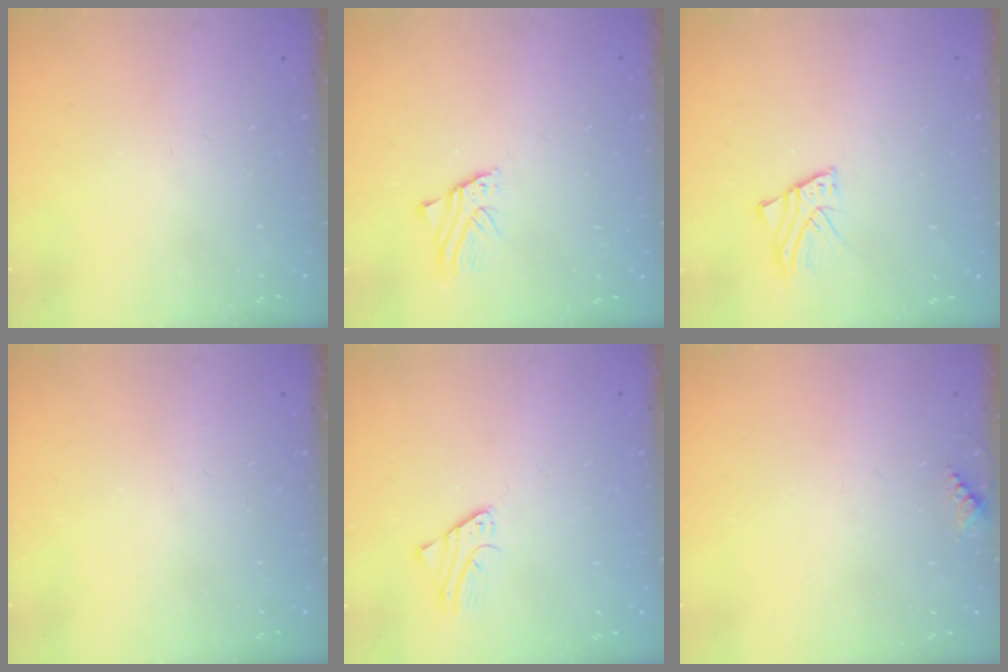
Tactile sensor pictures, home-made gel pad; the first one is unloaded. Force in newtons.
{"total": 1.8, "press": 1.8, "slide": 0.1}
{"total": 2.6, "press": 2.6, "slide": 0.2}
{"total": 0.0}
{"total": 1.9, "press": 1.9, "slide": 0.1}
{"total": 5.1, "press": 4.8, "slide": 1.5}